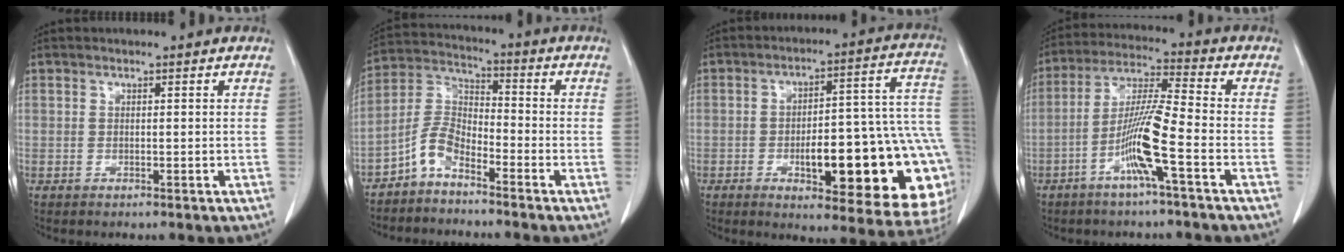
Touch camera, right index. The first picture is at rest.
{"total": 5.8, "force": [-4.3, 2.4, 3.1], "torque": [-0.069, 0.013, -0.096]}
{"total": 23.4, "force": [-5.3, 6.0, 22.0], "torque": [-0.197, 0.028, -0.055]}
{"total": 9.9, "force": [-3.9, -0.5, 9.0], "torque": [-0.179, 0.003, -0.080]}